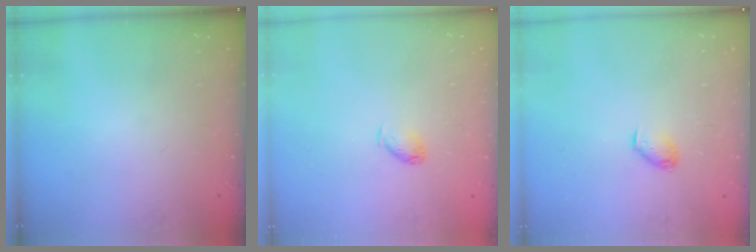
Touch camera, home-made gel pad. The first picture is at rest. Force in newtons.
{"total": 4.1, "press": 4.0, "slide": 0.7}
{"total": 5.4, "press": 5.3, "slide": 0.7}